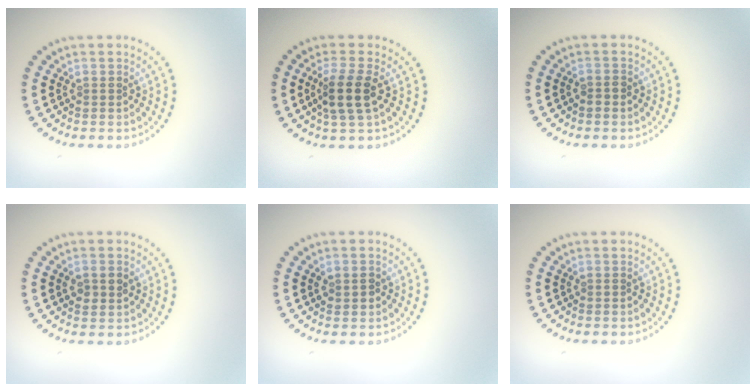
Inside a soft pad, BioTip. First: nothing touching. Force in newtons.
{"total": 3.1, "press": 2.6, "slide": 1.6}
{"total": 0.9, "press": 0.9, "slide": 0.3}
{"total": 1.5, "press": 1.5, "slide": 0.1}
{"total": 1.4, "press": 1.3, "slide": 0.4}
{"total": 0.0}